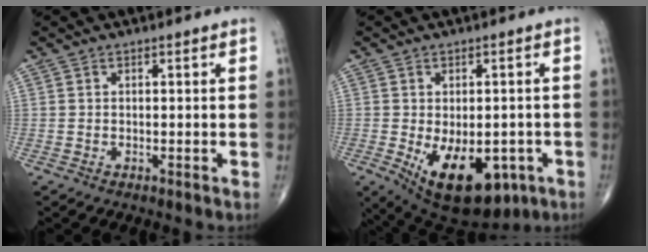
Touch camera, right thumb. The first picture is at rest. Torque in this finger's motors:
{"motor_torque": [0.04, 0.94, 0.27, -0.27, 0.15]}